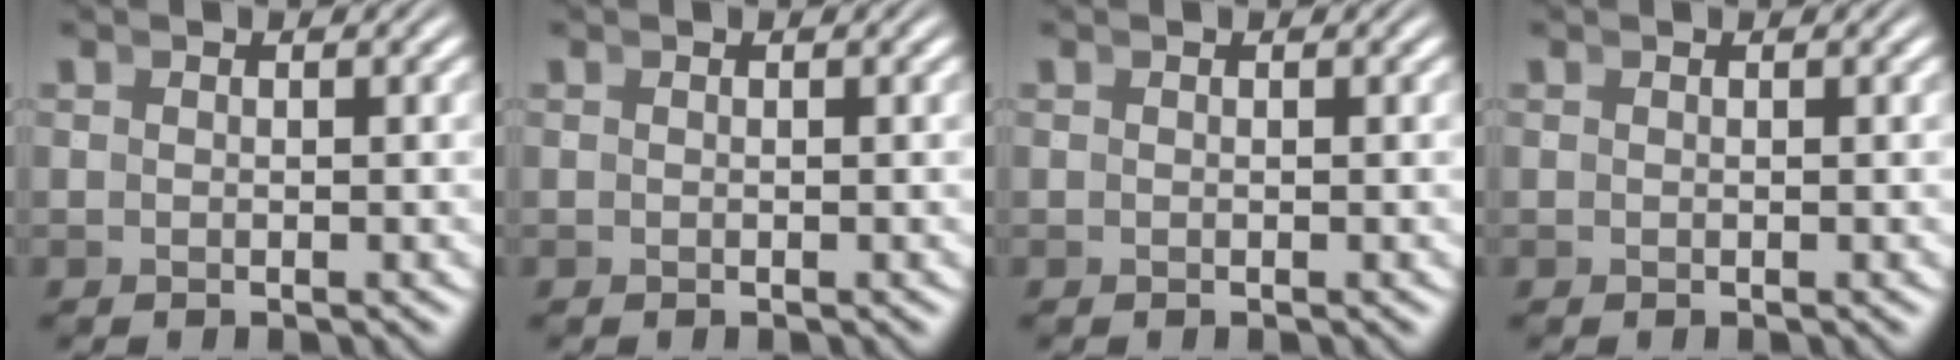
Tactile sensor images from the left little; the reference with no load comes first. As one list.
[{"total": 0.0}, {"total": 0.0}, {"total": 0.0}]